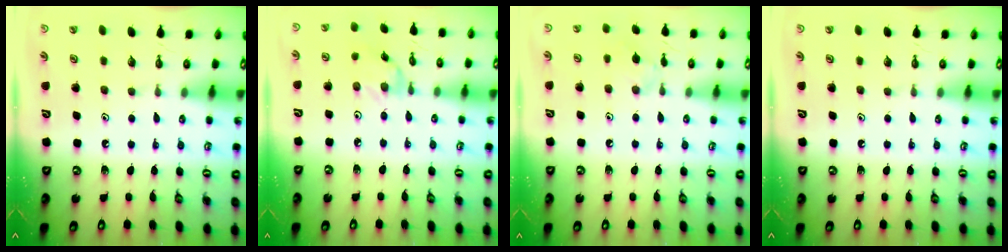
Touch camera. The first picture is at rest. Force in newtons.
{"total": 1.2, "press": 1.1, "slide": 0.3}
{"total": 6.0, "press": 5.9, "slide": 1.0}
{"total": 0.0}